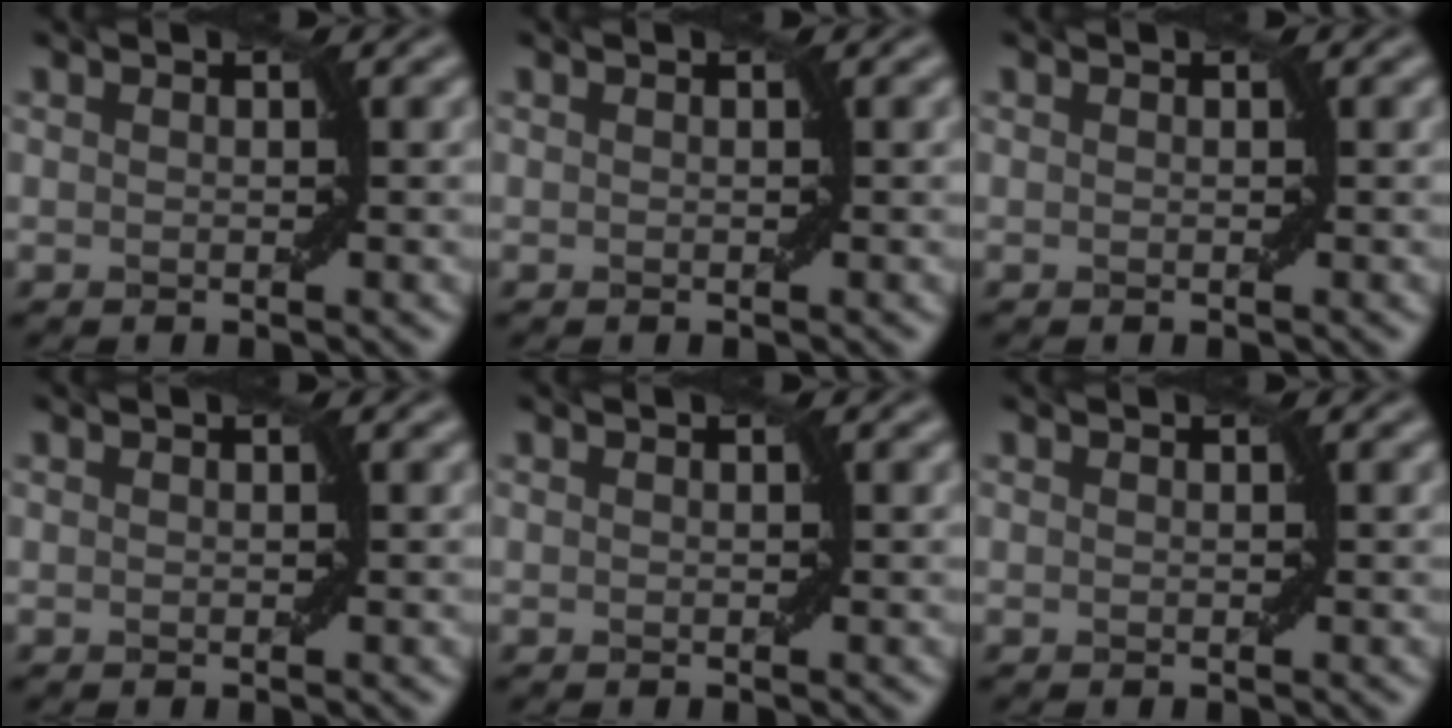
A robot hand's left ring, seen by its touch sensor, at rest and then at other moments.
{"total": 0.0}
{"total": 0.0}
{"total": 0.0}
{"total": 0.0}
{"total": 0.0}